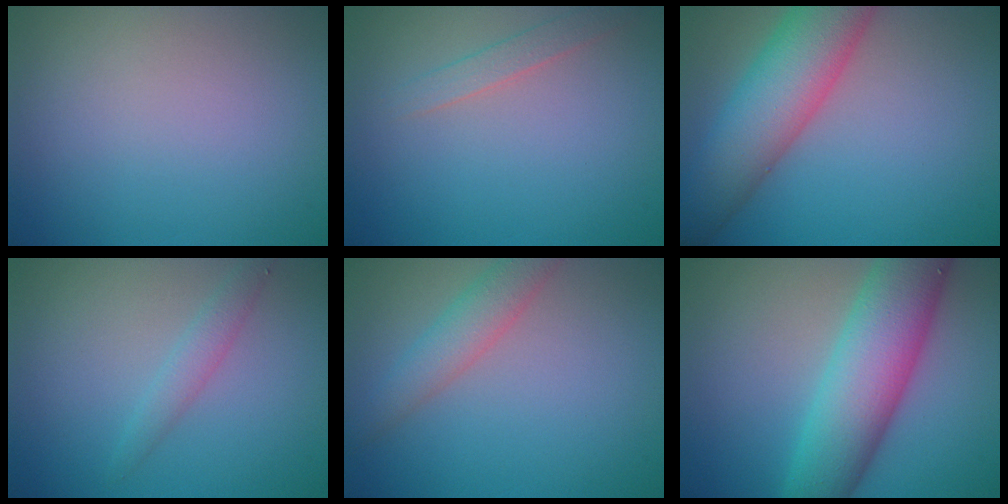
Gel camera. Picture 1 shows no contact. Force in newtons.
{"total": 1.3, "press": 1.3, "slide": 0.1}
{"total": 8.7, "press": 8.7, "slide": 0.6}
{"total": 1.6, "press": 1.6, "slide": 0.0}
{"total": 2.9, "press": 2.9, "slide": 0.1}
{"total": 9.1, "press": 9.1, "slide": 0.4}